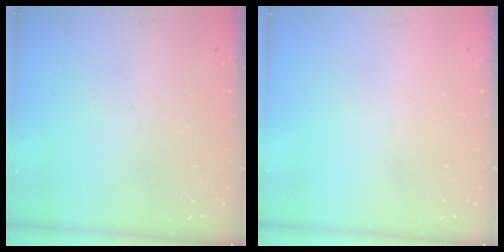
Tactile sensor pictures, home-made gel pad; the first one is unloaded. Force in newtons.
{"total": 1.5, "press": 1.5, "slide": 0.1}